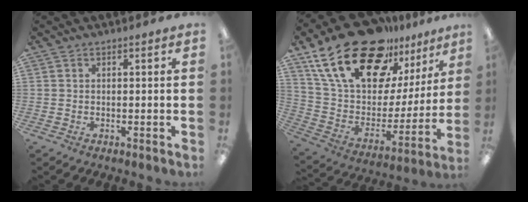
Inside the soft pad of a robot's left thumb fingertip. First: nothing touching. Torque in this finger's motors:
{"motor_torque": [1.01, 1.10, 1.41, -1.36, 0.22]}